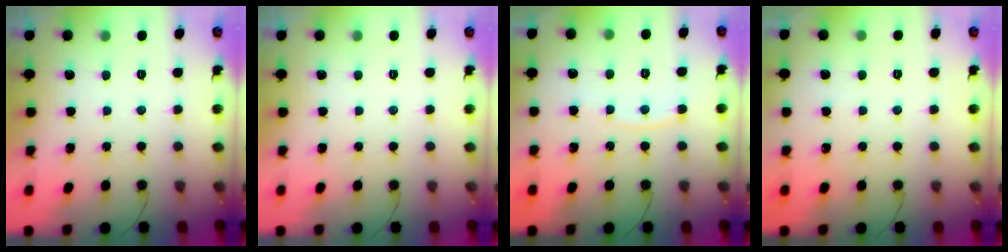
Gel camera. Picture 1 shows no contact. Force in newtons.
{"total": 0.0}
{"total": 4.4, "press": 4.3, "slide": 0.7}
{"total": 1.5, "press": 1.5, "slide": 0.2}